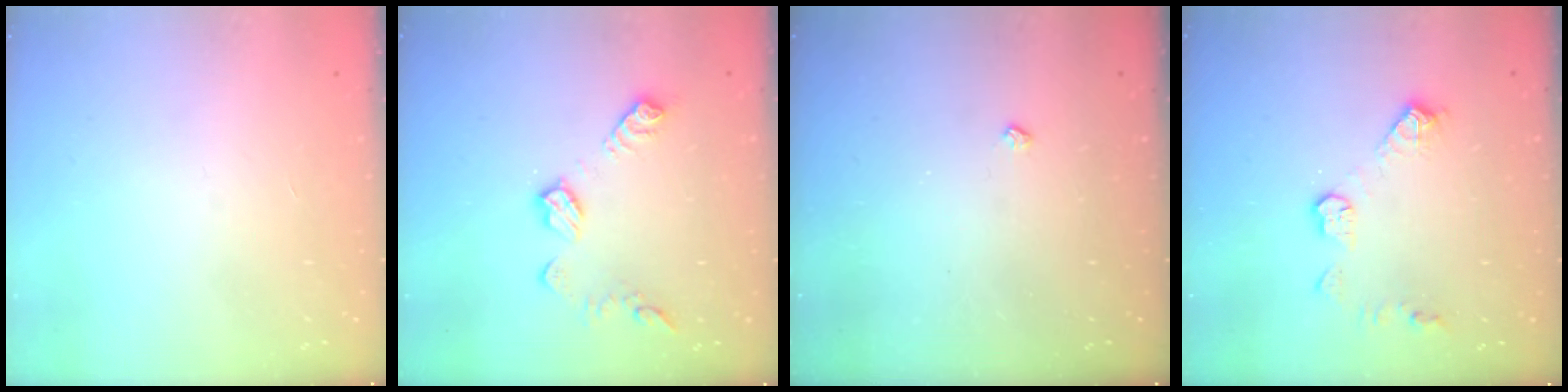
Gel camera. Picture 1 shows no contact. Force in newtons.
{"total": 10.9, "press": 10.9, "slide": 0.7}
{"total": 3.6, "press": 3.5, "slide": 0.4}
{"total": 8.6, "press": 8.6, "slide": 0.4}